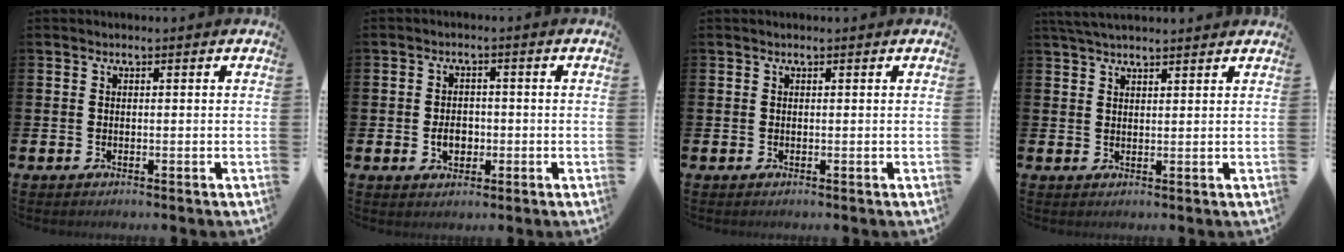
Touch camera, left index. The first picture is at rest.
{"total": 3.1, "force": [-0.7, 2.3, 2.0], "torque": [-0.025, -0.002, -0.019]}
{"total": 0.0}
{"total": 3.4, "force": [3.1, 0.6, 1.1], "torque": [-0.022, -0.006, 0.057]}